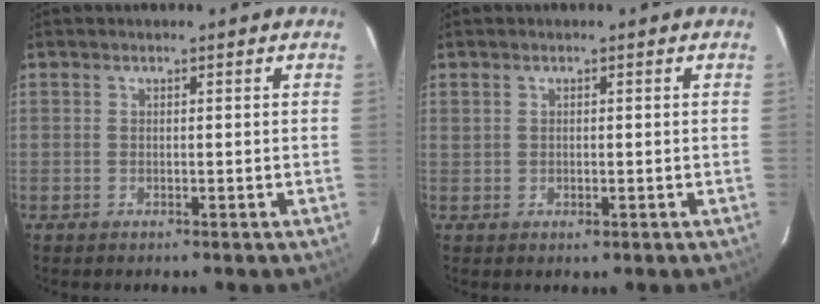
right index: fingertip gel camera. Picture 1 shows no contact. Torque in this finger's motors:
{"motor_torque": [0.22, 0.00, 0.00, 0.02]}